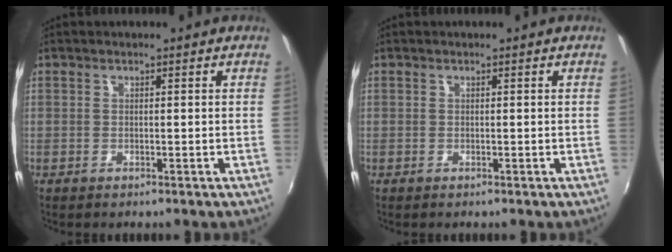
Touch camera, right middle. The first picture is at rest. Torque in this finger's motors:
{"motor_torque": [0.00, 0.00, 0.00, 0.00]}